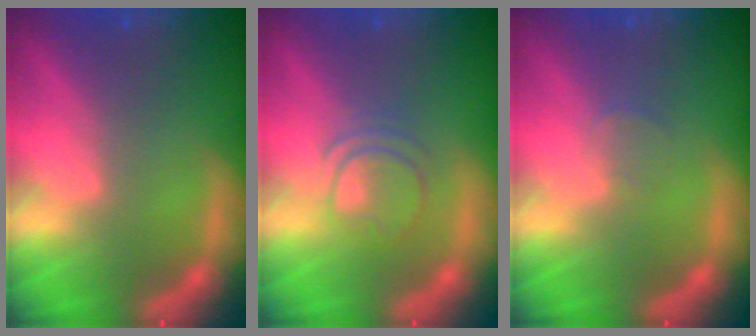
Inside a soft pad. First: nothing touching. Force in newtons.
{"total": 3.5}
{"total": 1.0}